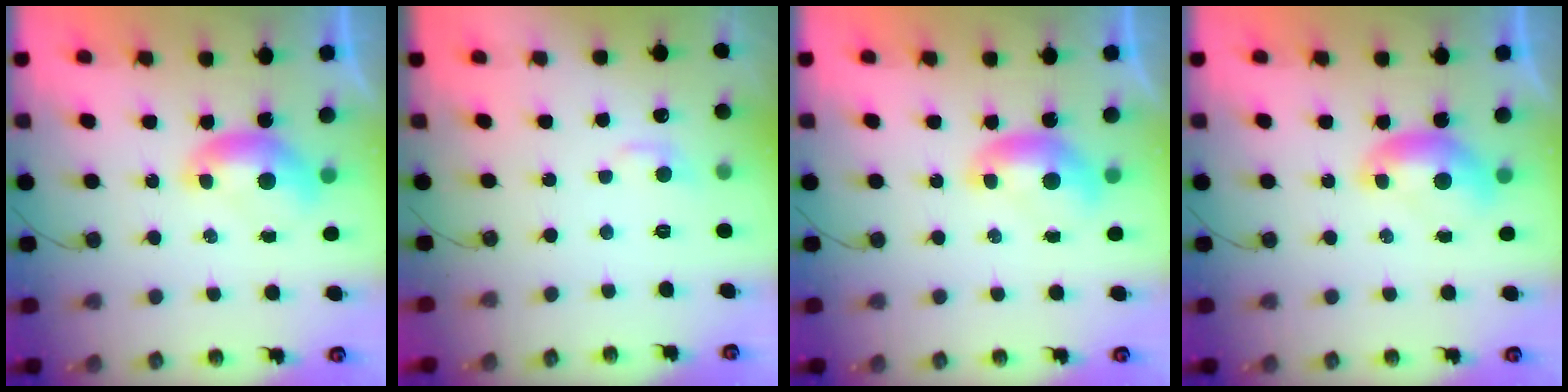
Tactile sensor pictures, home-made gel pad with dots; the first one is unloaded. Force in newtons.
{"total": 1.0, "press": 0.4, "slide": 0.9}
{"total": 0.0}
{"total": 0.0}